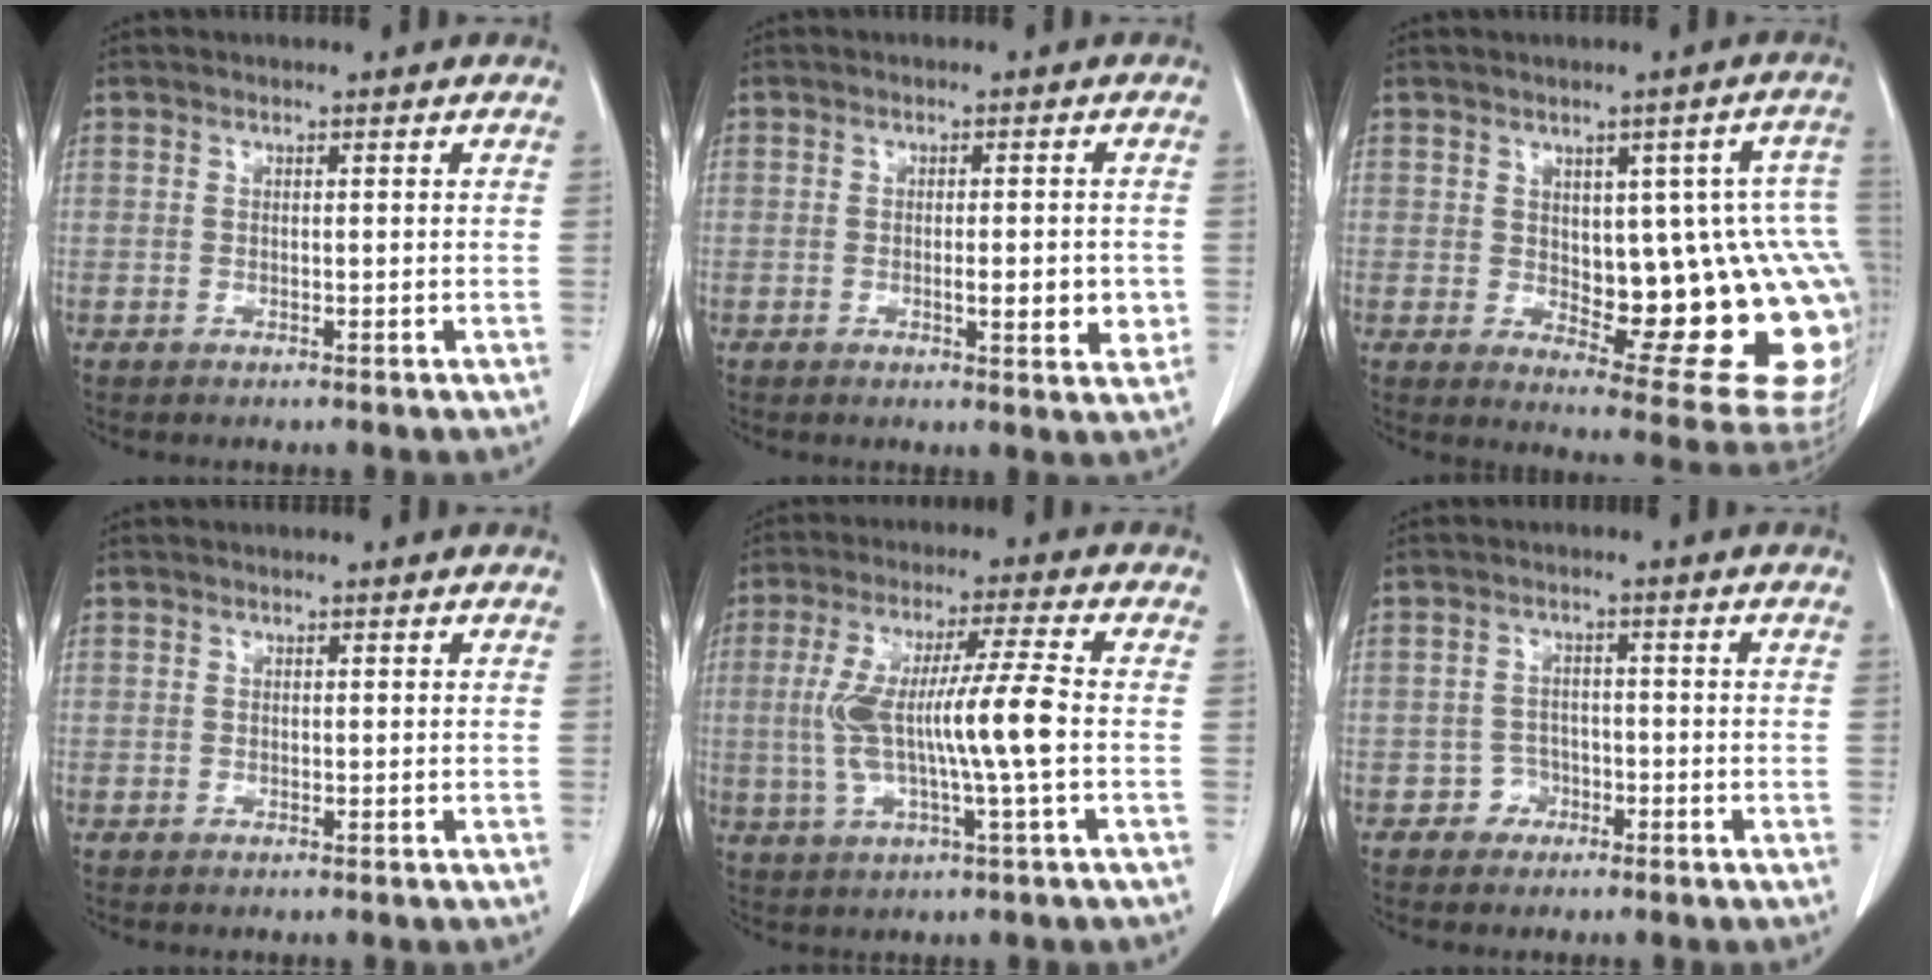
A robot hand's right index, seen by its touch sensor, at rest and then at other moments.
{"total": 4.7, "force": [-0.7, 1.2, 4.5], "torque": [-0.062, -0.006, -0.009]}
{"total": 19.9, "force": [-1.3, 6.8, 18.6], "torque": [-0.151, 0.018, 0.009]}
{"total": 0.0}
{"total": 11.3, "force": [-0.7, -0.1, 11.2], "torque": [-0.229, 0.011, -0.015]}
{"total": 2.5, "force": [-1.5, 2.0, 0.1], "torque": [0.005, 0.012, -0.029]}